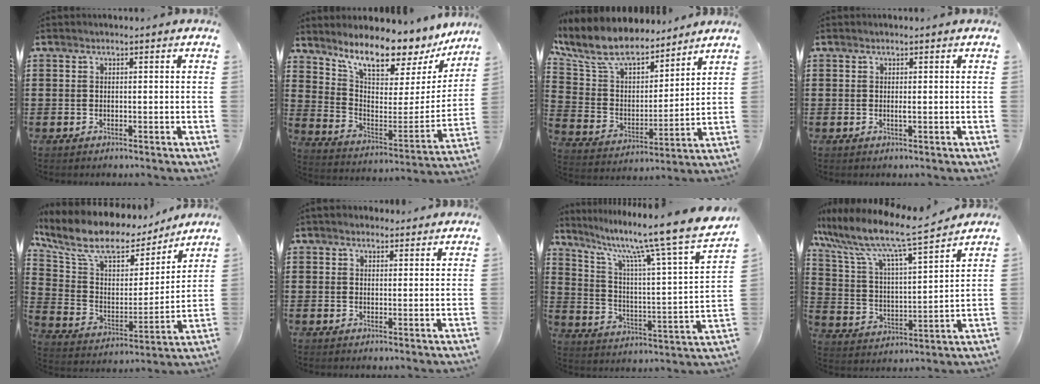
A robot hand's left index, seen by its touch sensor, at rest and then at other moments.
{"total": 9.7, "force": [8.5, 1.9, 4.3], "torque": [-0.100, -0.072, 0.141]}
{"total": 10.9, "force": [9.4, 3.4, 4.4], "torque": [-0.130, -0.052, 0.167]}
{"total": 0.8, "force": [0.1, -0.1, 0.8], "torque": [-0.014, -0.006, 0.002]}
{"total": 10.9, "force": [8.4, 4.4, 5.5], "torque": [-0.138, -0.049, 0.142]}
{"total": 2.3, "force": [2.1, 1.0, 0.4], "torque": [-0.012, 0.004, 0.040]}
{"total": 12.1, "force": [9.7, -0.2, 7.3], "torque": [-0.150, -0.081, 0.147]}
{"total": 9.0, "force": [7.8, 0.6, 4.5], "torque": [-0.122, -0.050, 0.126]}